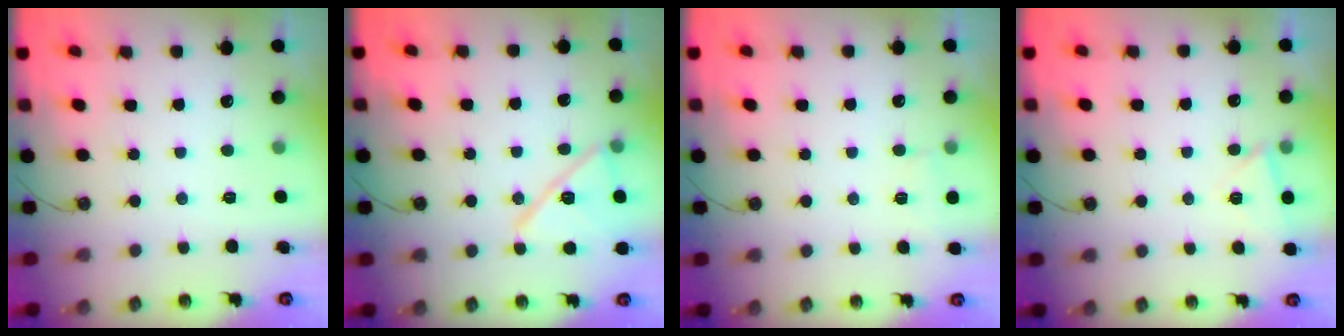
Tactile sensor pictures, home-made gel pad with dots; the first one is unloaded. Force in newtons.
{"total": 15.0, "press": 14.9, "slide": 0.8}
{"total": 2.6, "press": 2.4, "slide": 0.9}
{"total": 4.0, "press": 3.9, "slide": 0.5}